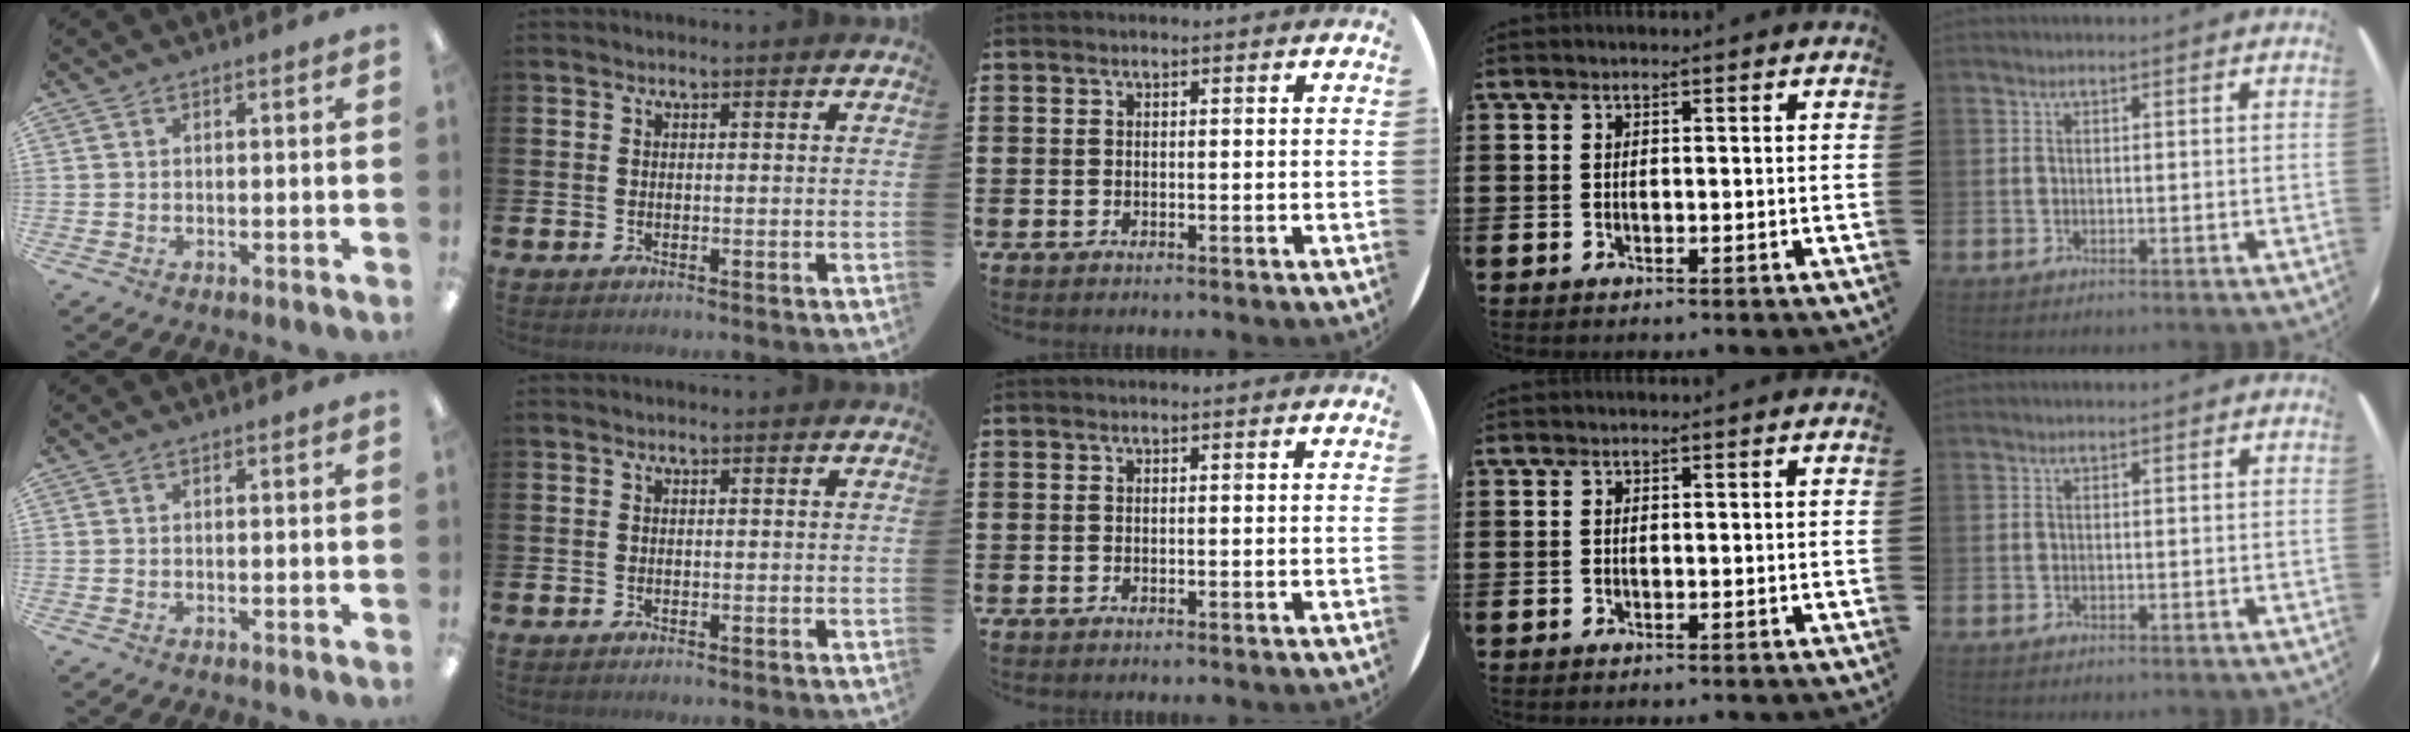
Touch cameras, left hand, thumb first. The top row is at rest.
{}